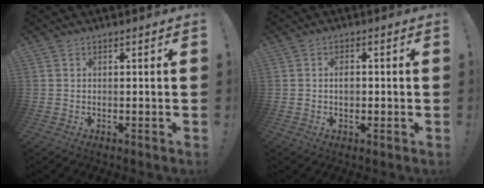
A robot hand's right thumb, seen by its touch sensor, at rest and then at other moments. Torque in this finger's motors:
{"motor_torque": [0.05, -0.07, -0.20, 0.38, 0.07]}